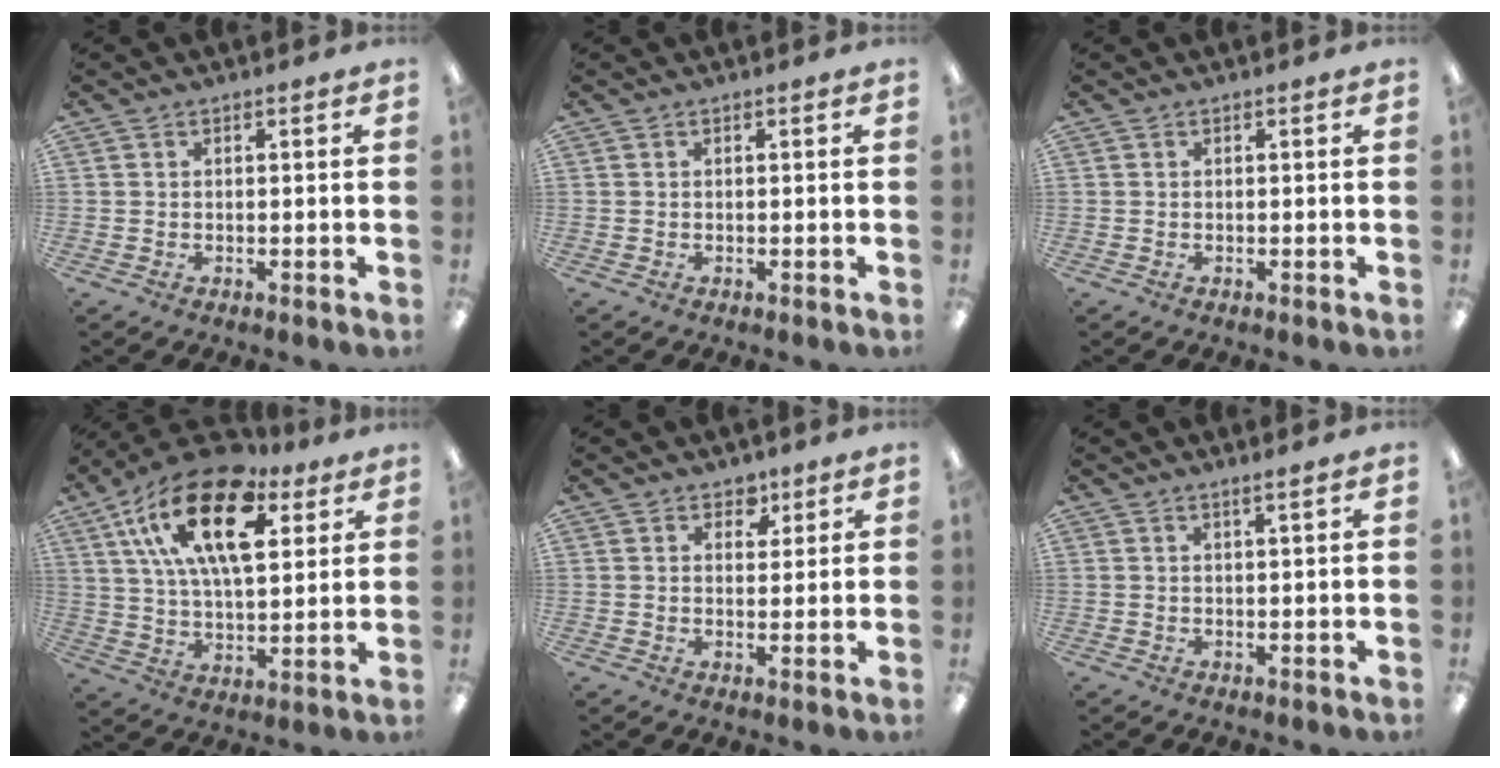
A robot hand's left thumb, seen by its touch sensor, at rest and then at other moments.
{"total": 0.0}
{"total": 0.0}
{"total": 21.6, "force": [10.6, 10.7, 15.5], "torque": [-0.281, -0.037, 0.180]}
{"total": 3.9, "force": [2.6, 2.7, 1.2], "torque": [0.001, -0.012, 0.041]}
{"total": 1.3, "force": [0.9, -0.1, 0.9], "torque": [-0.017, -0.003, 0.016]}